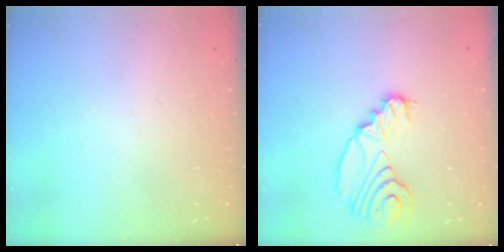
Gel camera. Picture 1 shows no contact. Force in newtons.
{"total": 13.7, "press": 12.9, "slide": 4.8}